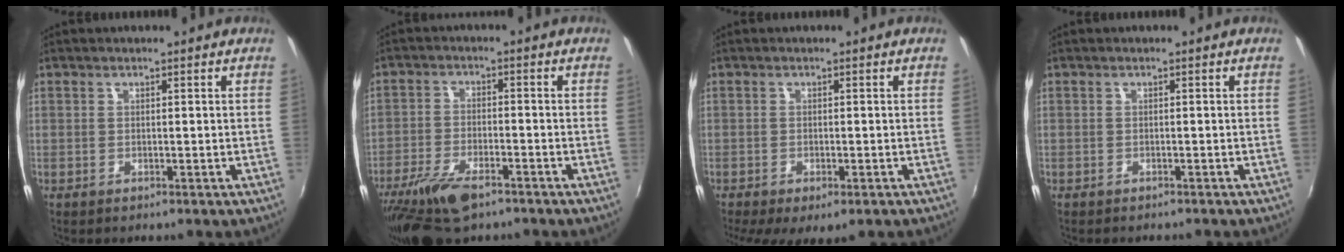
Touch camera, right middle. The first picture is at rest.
{"total": 11.5, "force": [-7.9, 4.2, 7.2], "torque": [-0.164, -0.028, -0.149]}
{"total": 6.1, "force": [-3.7, 2.1, 4.4], "torque": [-0.091, -0.031, -0.054]}
{"total": 1.1, "force": [-1.0, 0.2, 0.3], "torque": [-0.009, -0.007, -0.013]}